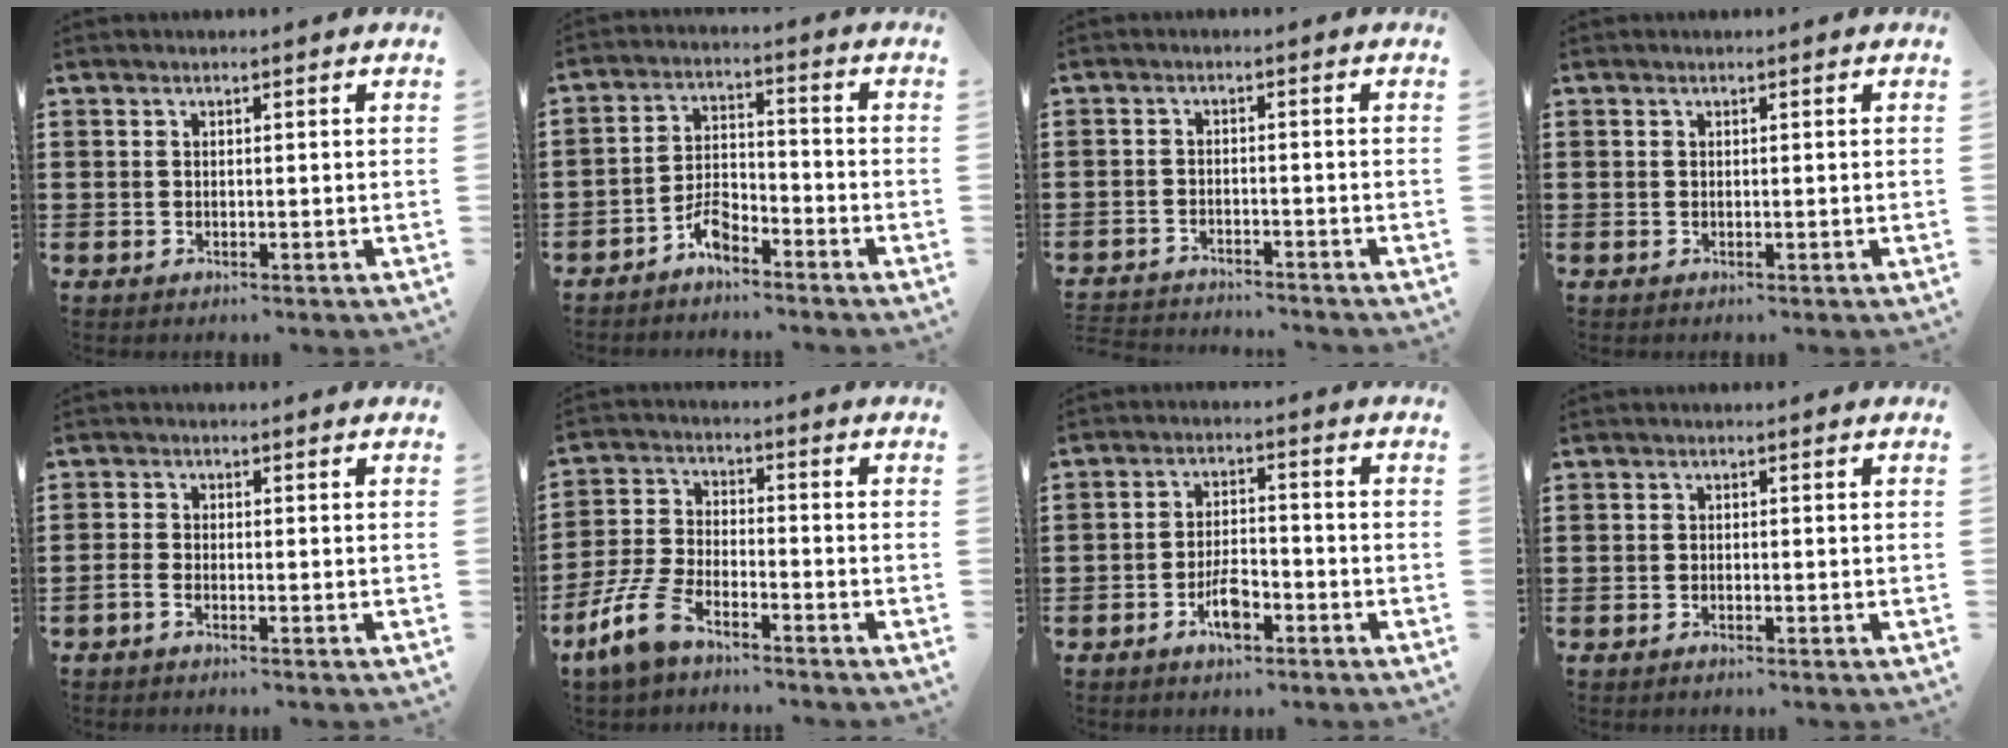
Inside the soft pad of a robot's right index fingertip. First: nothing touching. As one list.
[{"total": 4.5, "force": [-3.7, 1.5, 2.1], "torque": [-0.045, 0.007, -0.070]}, {"total": 2.4, "force": [-2.3, 0.1, -0.2], "torque": [-0.003, 0.002, -0.052]}, {"total": 0.0}, {"total": 1.2, "force": [-1.0, 0.1, 0.6], "torque": [-0.012, -0.003, -0.019]}, {"total": 7.4, "force": [-5.4, 2.4, 4.5], "torque": [-0.121, -0.004, -0.109]}, {"total": 5.1, "force": [-2.8, 1.8, 3.9], "torque": [-0.078, 0.001, -0.052]}, {"total": 0.7, "force": [-0.5, -0.1, 0.4], "torque": [-0.011, -0.008, -0.007]}]